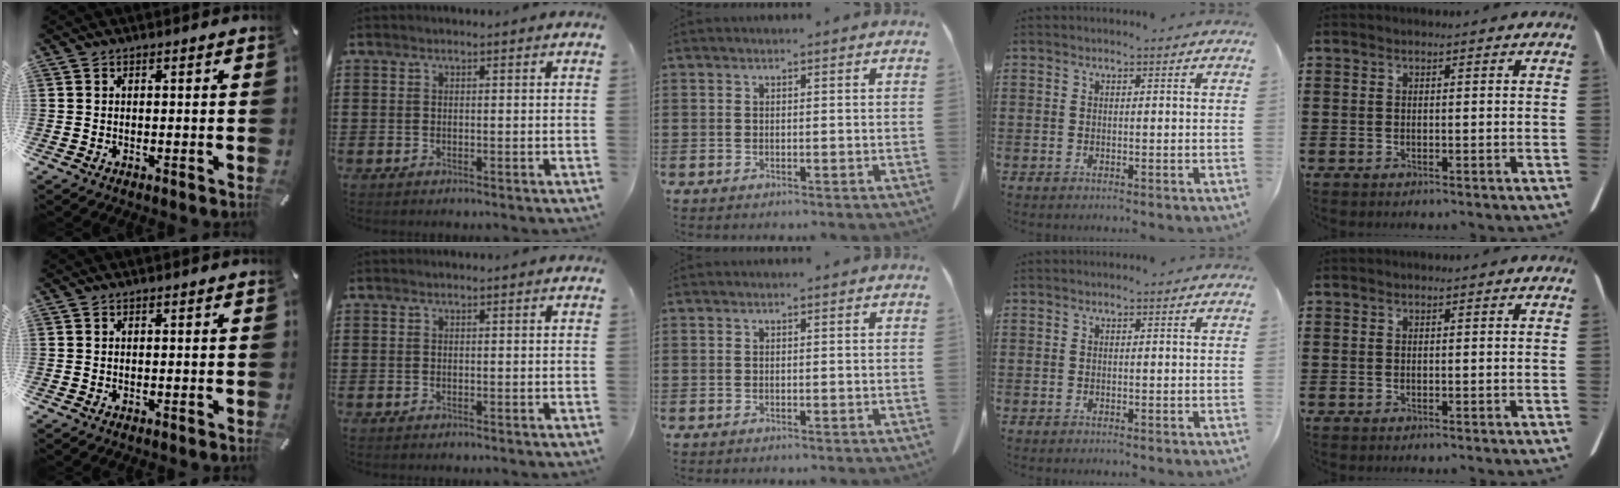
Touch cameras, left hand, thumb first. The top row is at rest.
{}